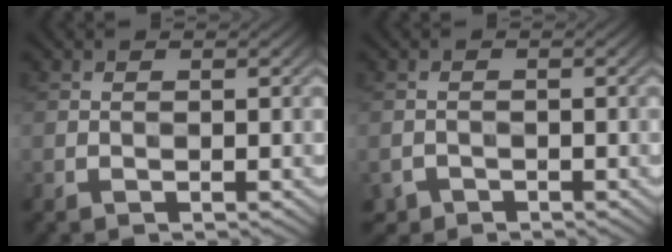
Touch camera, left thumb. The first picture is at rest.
{"total": 1.3, "force": [-1.1, 0.8, 0.1], "torque": [0.000, -0.002, -0.025]}